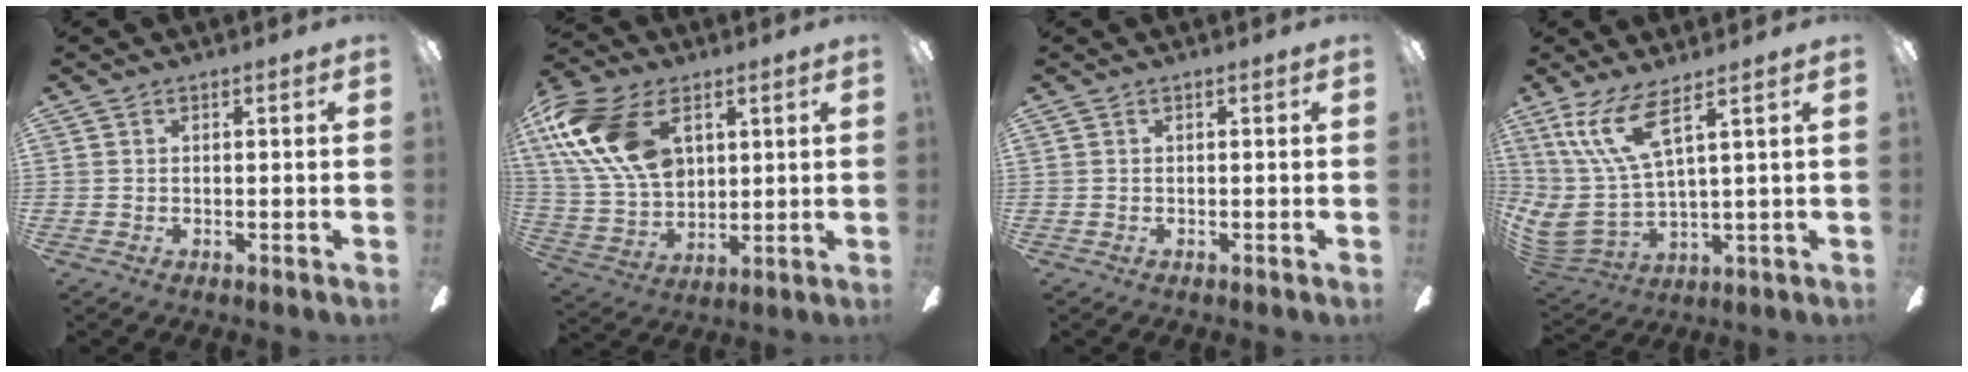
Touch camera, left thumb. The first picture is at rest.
{"total": 20.2, "force": [7.4, 12.9, 13.6], "torque": [-0.292, -0.005, 0.135]}
{"total": 0.0}
{"total": 16.4, "force": [8.4, 5.8, 12.8], "torque": [-0.295, -0.038, 0.145]}